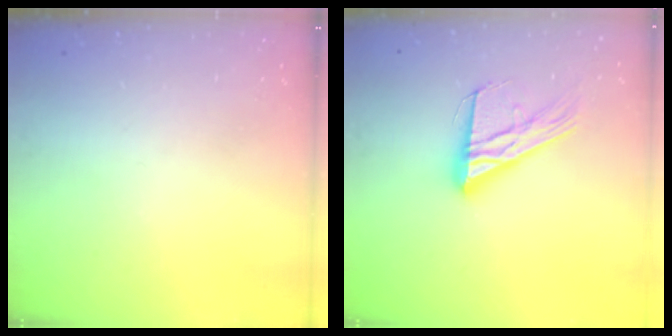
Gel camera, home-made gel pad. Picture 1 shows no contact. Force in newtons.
{"total": 16.7, "press": 16.6, "slide": 1.6}